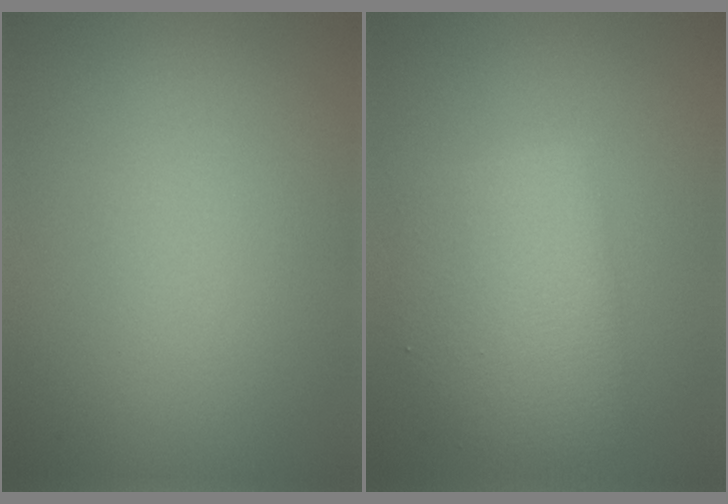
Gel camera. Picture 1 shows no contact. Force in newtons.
{"total": 4.3, "press": 4.3, "slide": 0.0}